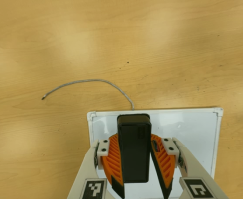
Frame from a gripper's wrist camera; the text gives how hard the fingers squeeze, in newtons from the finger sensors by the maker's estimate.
{"total": 8.7, "left": 8.5, "right": 8.9}